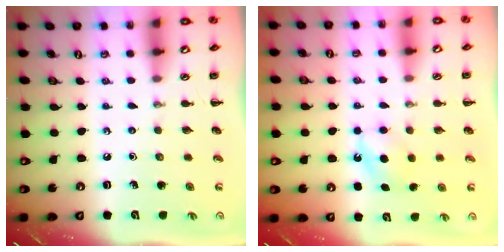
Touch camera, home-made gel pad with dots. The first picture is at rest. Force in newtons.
{"total": 5.6, "press": 5.4, "slide": 1.5}